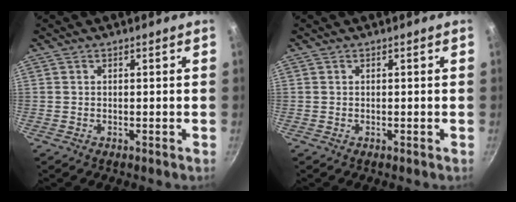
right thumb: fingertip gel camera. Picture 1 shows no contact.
{"total": 0.0}